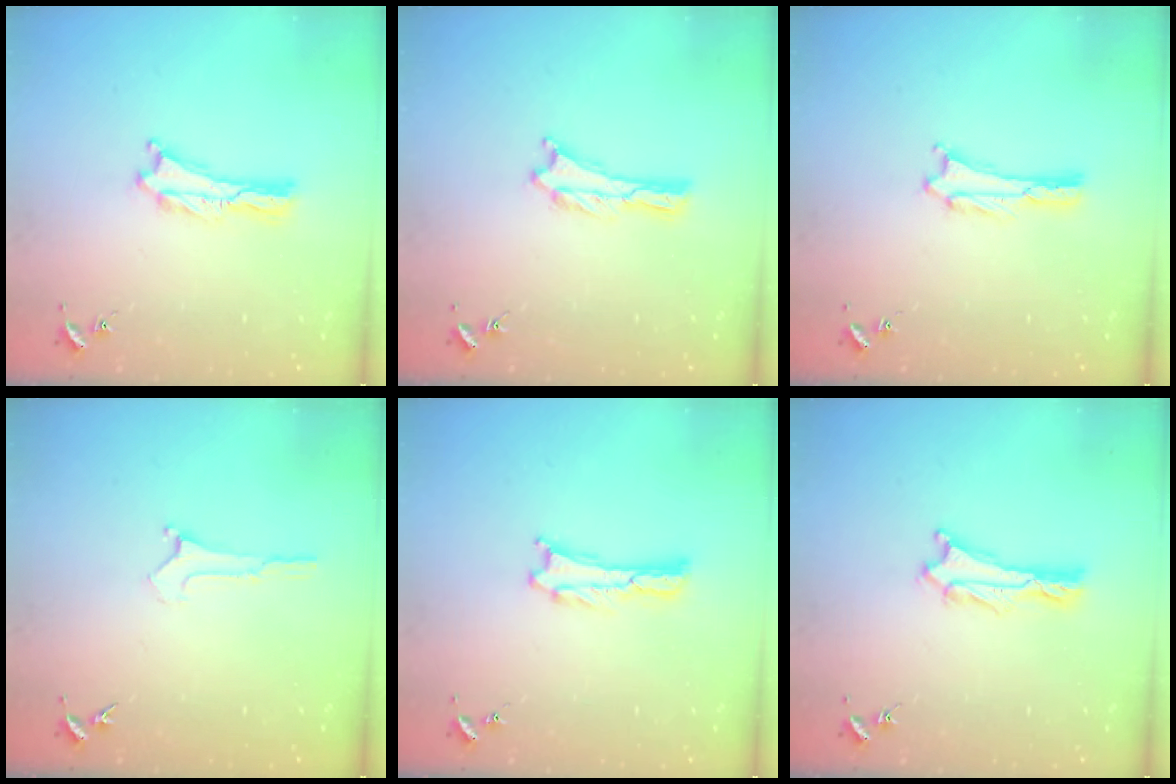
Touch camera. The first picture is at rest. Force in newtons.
{"total": 0.0}
{"total": 1.6, "press": 1.6, "slide": 0.2}
{"total": 0.0}
{"total": 0.0}
{"total": 0.9, "press": 0.9, "slide": 0.2}